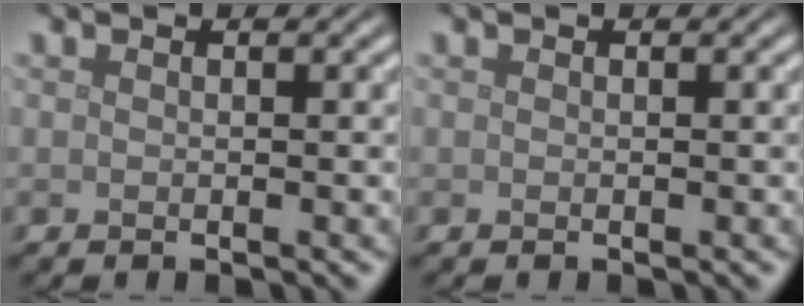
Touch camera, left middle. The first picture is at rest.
{"total": 0.0}